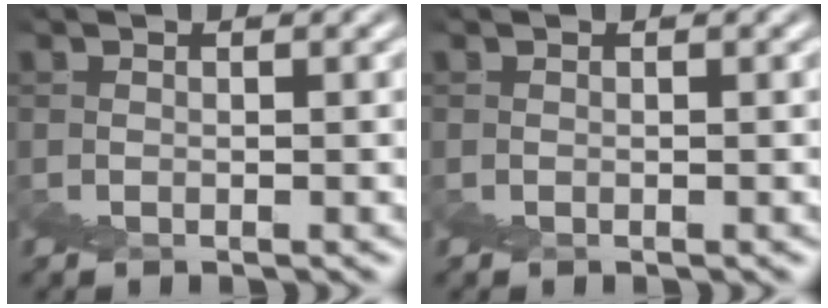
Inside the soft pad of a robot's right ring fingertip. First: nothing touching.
{"total": 0.0}